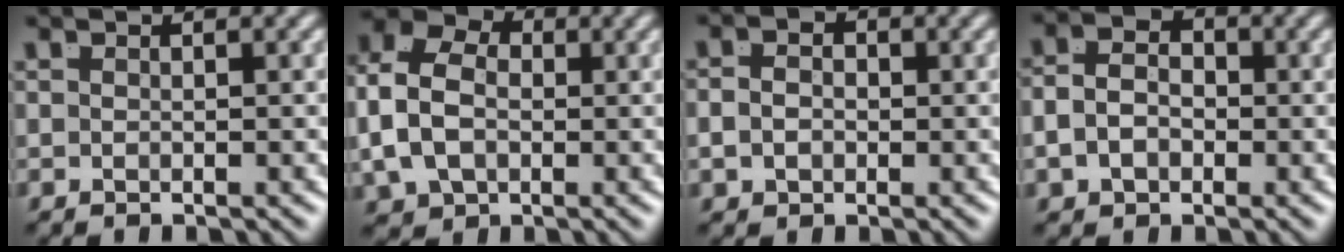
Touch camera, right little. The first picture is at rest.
{"total": 7.7, "force": [0.9, 6.2, 4.5], "torque": [-0.095, 0.000, 0.011]}
{"total": 2.0, "force": [-0.5, 1.4, 1.3], "torque": [-0.025, -0.007, -0.006]}
{"total": 4.6, "force": [-0.6, 3.5, 2.8], "torque": [-0.056, -0.008, -0.011]}